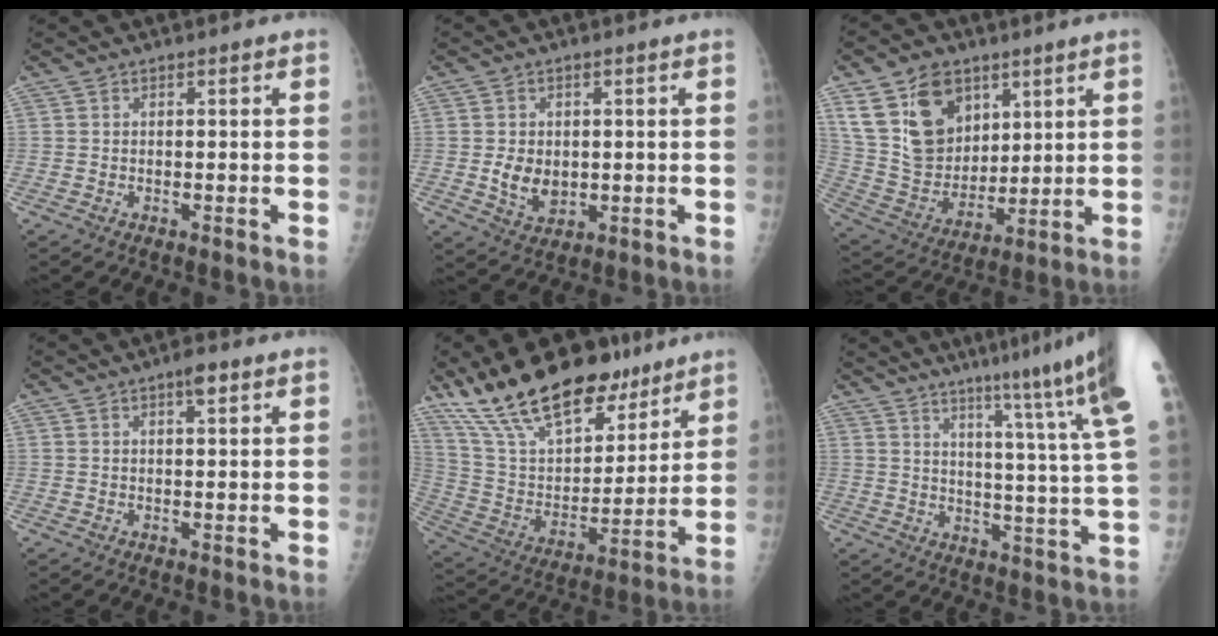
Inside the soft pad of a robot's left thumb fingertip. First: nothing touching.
{"total": 5.7, "force": [-0.2, 4.2, 3.7], "torque": [-0.043, -0.010, 0.008]}
{"total": 17.2, "force": [8.6, 11.4, 9.5], "torque": [-0.138, -0.039, 0.178]}
{"total": 2.3, "force": [1.4, 0.6, 1.8], "torque": [-0.017, -0.006, 0.017]}
{"total": 24.5, "force": [17.9, 10.7, 12.8], "torque": [-0.188, -0.066, 0.315]}
{"total": 19.7, "force": [12.8, 0.0, 15.0], "torque": [-0.191, -0.069, 0.166]}